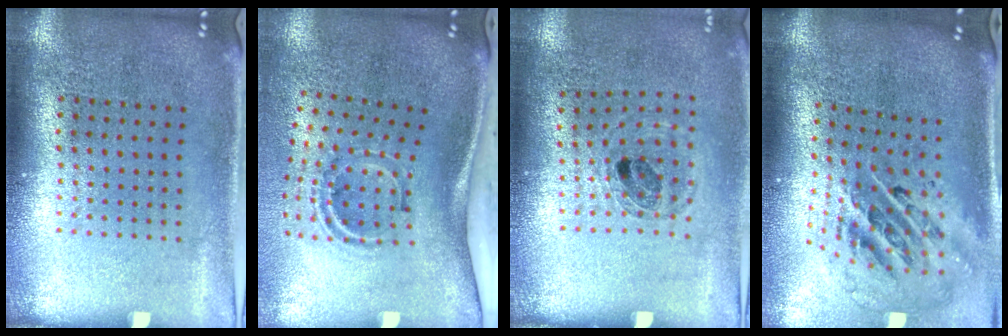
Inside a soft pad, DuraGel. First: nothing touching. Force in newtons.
{"total": 2.1, "press": 1.2, "slide": 1.7}
{"total": 0.8, "press": 0.8, "slide": 0.2}
{"total": 2.7, "press": 1.9, "slide": 2.0}